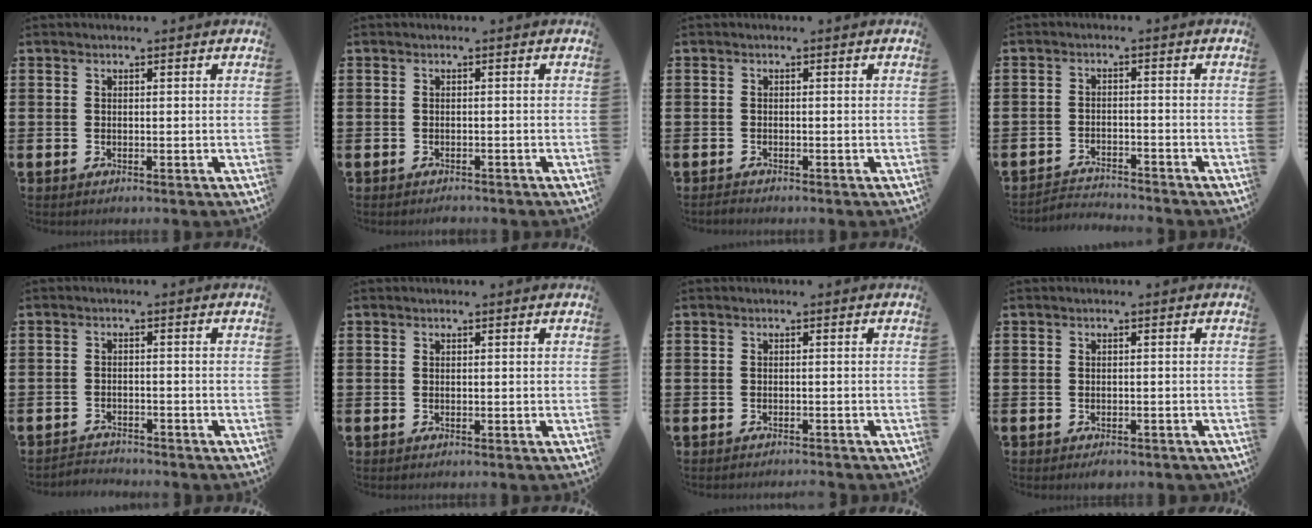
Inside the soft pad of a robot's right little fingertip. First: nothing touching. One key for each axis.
{"total": 0.7, "fx": -0.7, "fy": 0.1, "fz": 0.1, "tx": -0.004, "ty": -0.002, "tz": -0.013}
{"total": 0.6, "fx": -0.5, "fy": 0.1, "fz": 0.2, "tx": -0.006, "ty": 0.000, "tz": -0.011}
{"total": 2.5, "fx": -2.5, "fy": 0.0, "fz": -0.1, "tx": -0.005, "ty": 0.002, "tz": -0.054}
{"total": 1.9, "fx": -1.9, "fy": 0.0, "fz": -0.3, "tx": 0.000, "ty": 0.004, "tz": -0.043}
{"total": 0.0}
{"total": 0.7, "fx": -0.7, "fy": -0.1, "fz": 0.0, "tx": 0.000, "ty": 0.000, "tz": -0.015}
{"total": 0.7, "fx": -0.6, "fy": 0.2, "fz": 0.3, "tx": -0.006, "ty": -0.001, "tz": -0.012}